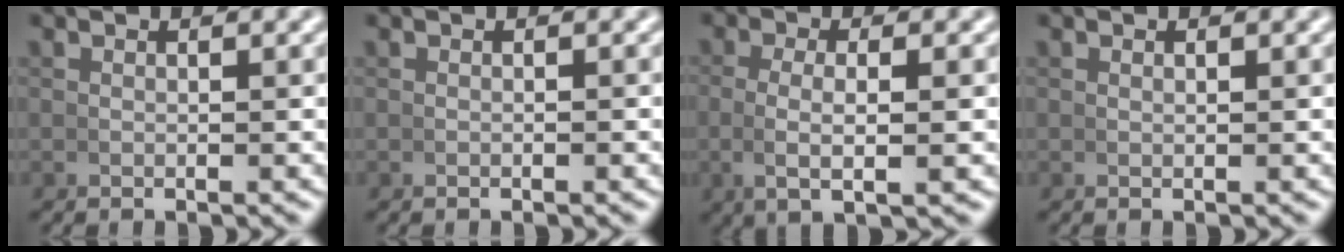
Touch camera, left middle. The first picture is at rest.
{"total": 0.0}
{"total": 3.7, "force": [0.1, 0.8, 3.6], "torque": [-0.075, -0.005, 0.007]}
{"total": 0.0}